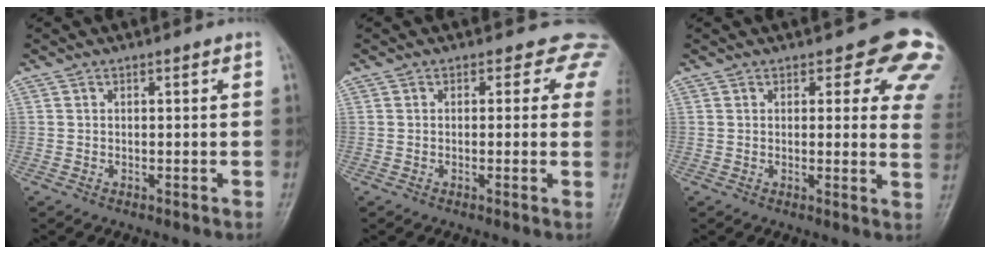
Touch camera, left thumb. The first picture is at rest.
{"total": 4.2, "force": [2.3, 3.1, 1.5], "torque": [0.018, -0.005, -0.004]}
{"total": 10.3, "force": [6.6, 4.4, 6.5], "torque": [-0.021, -0.029, 0.054]}